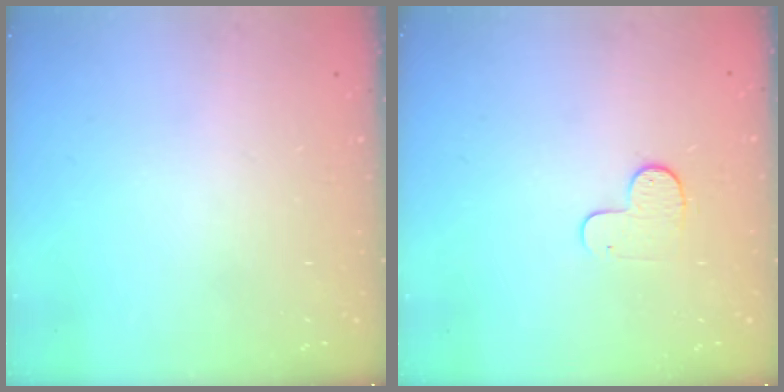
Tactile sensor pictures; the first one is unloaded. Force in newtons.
{"total": 6.6, "press": 6.6, "slide": 0.6}